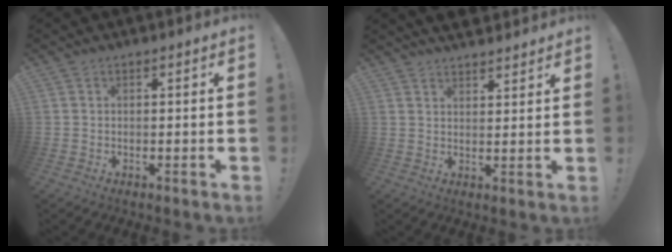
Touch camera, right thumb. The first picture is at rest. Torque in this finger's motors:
{"motor_torque": [-0.27, 2.13, 0.21, 0.23, 0.00]}